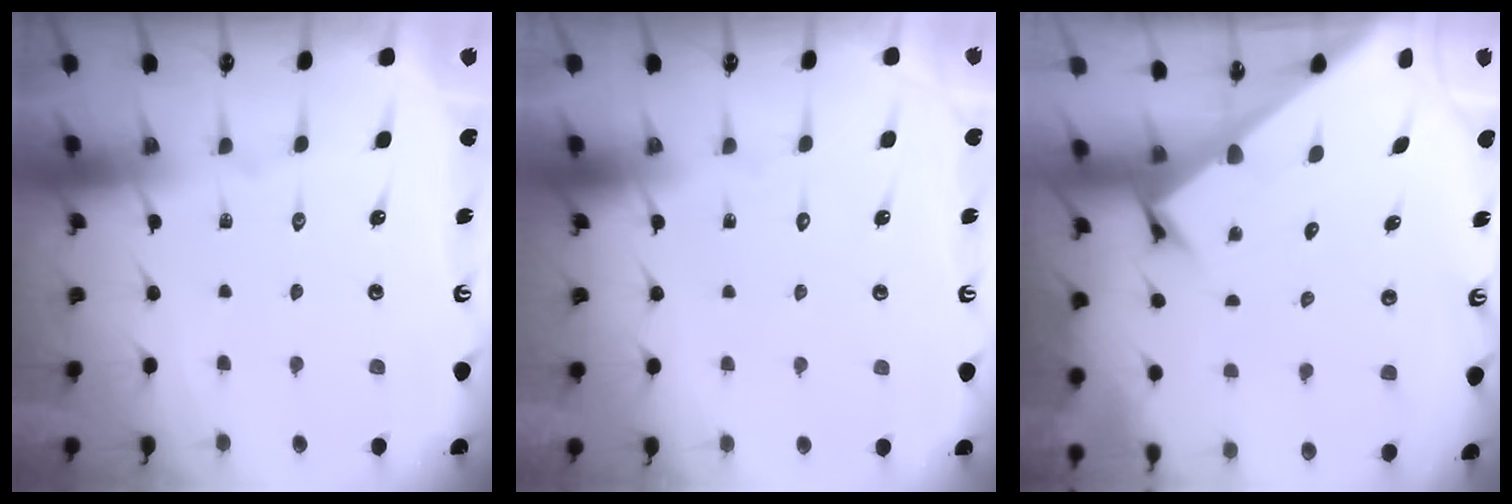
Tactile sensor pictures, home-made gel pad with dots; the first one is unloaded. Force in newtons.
{"total": 1.5, "press": 1.5, "slide": 0.0}
{"total": 2.7, "press": 2.7, "slide": 0.3}